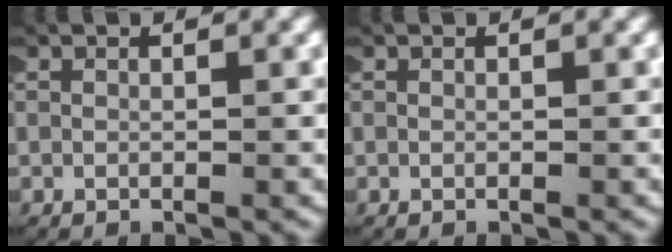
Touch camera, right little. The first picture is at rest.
{"total": 0.0}